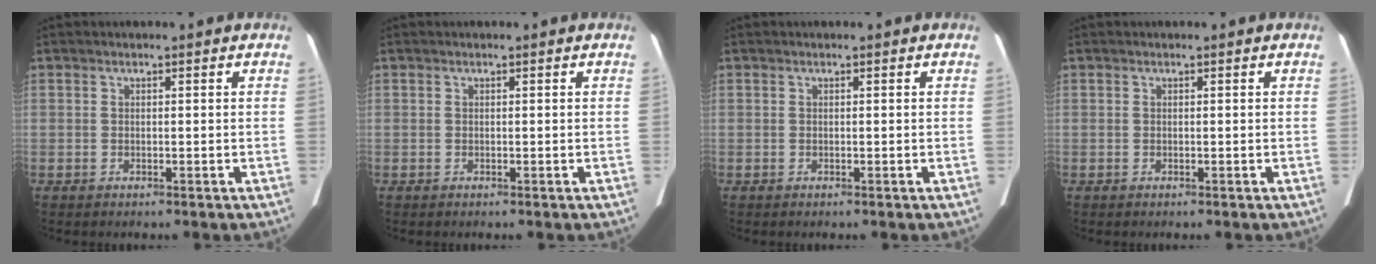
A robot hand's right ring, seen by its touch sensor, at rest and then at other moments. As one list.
[{"total": 0.0}, {"total": 0.0}, {"total": 0.0}]